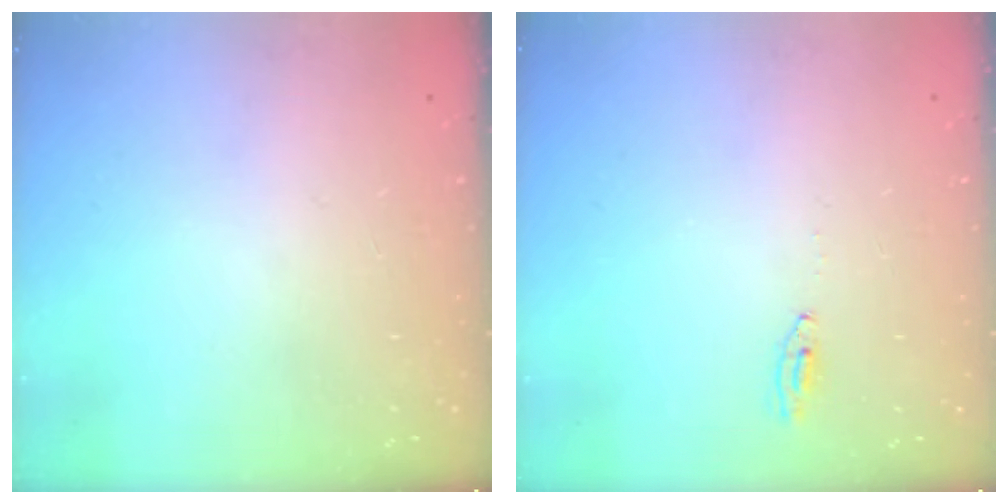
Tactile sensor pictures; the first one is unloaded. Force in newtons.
{"total": 2.0, "press": 2.0, "slide": 0.2}